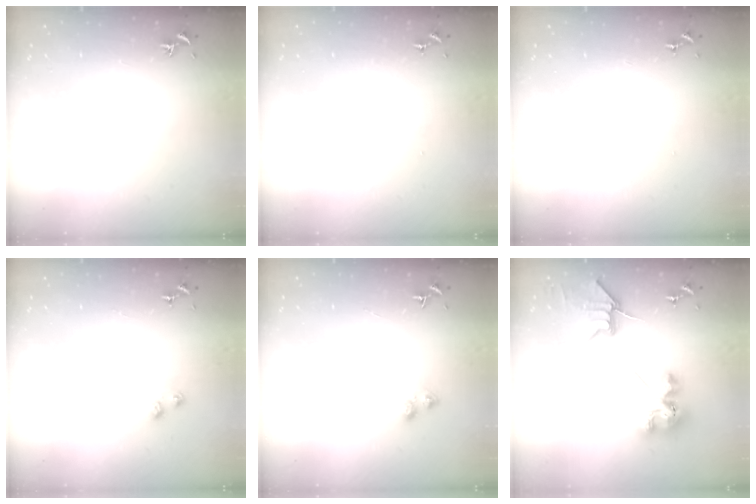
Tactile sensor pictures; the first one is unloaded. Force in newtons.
{"total": 0.0}
{"total": 0.0}
{"total": 3.3, "press": 3.2, "slide": 0.3}
{"total": 3.5, "press": 3.5, "slide": 0.5}
{"total": 9.2, "press": 9.2, "slide": 0.6}